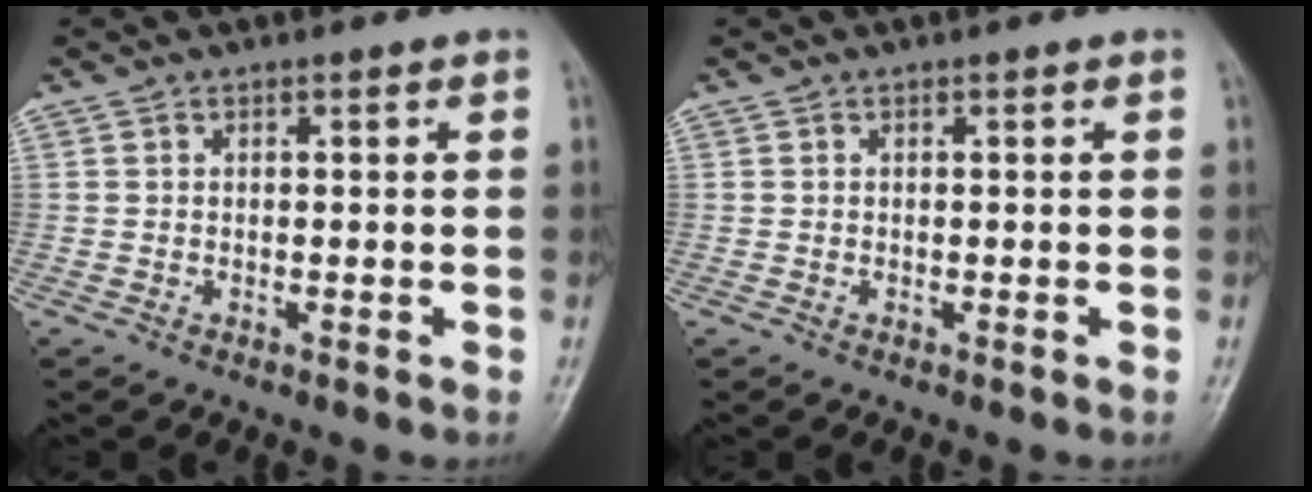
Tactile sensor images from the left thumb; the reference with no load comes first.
{"total": 0.0}